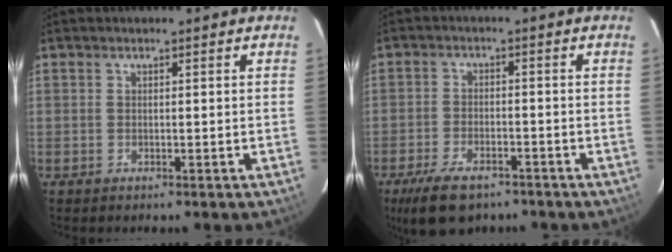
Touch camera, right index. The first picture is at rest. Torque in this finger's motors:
{"motor_torque": [0.65, -0.65, 0.43, 0.05]}